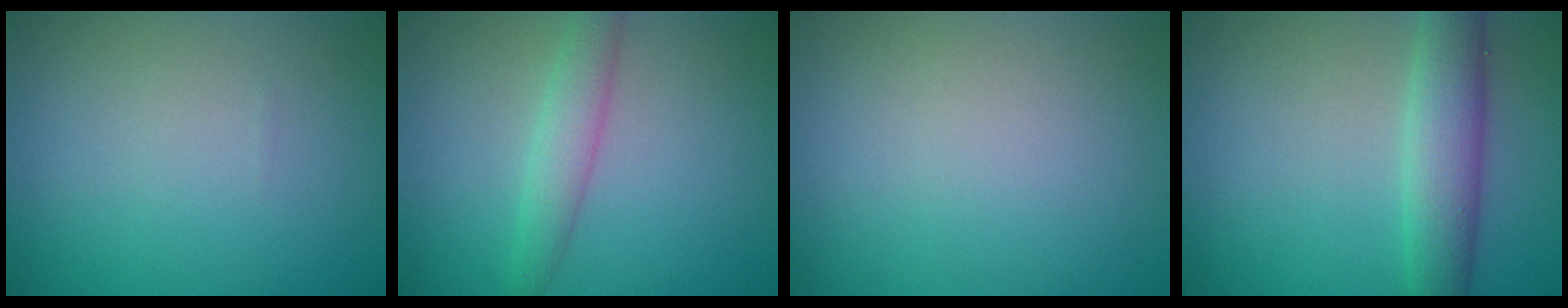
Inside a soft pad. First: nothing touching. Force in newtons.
{"total": 2.6, "press": 2.6, "slide": 0.0}
{"total": 0.0}
{"total": 4.6, "press": 4.6, "slide": 0.1}